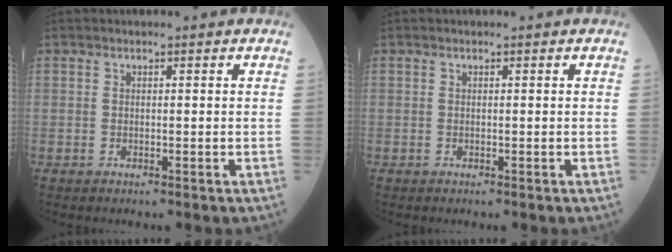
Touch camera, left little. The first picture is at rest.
{"total": 0.0}